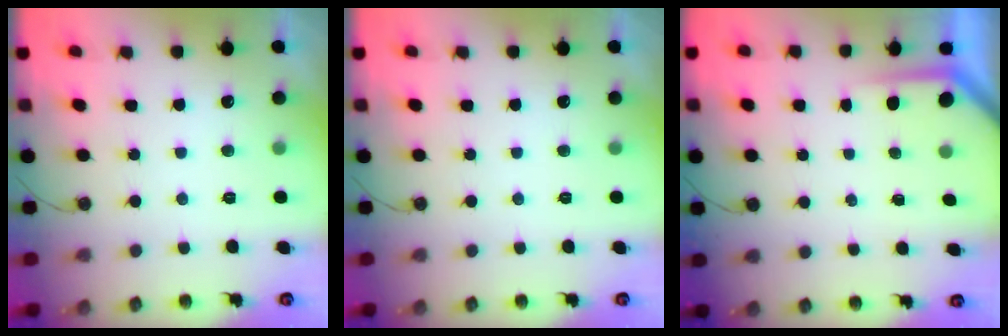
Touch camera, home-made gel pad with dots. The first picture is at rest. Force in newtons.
{"total": 0.0}
{"total": 2.7, "press": 2.7, "slide": 0.4}